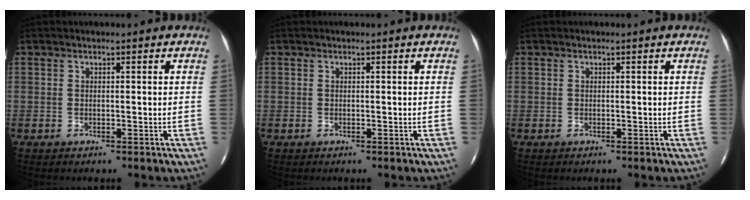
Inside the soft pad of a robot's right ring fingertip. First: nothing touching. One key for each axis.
{"total": 0.0}
{"total": 0.0}